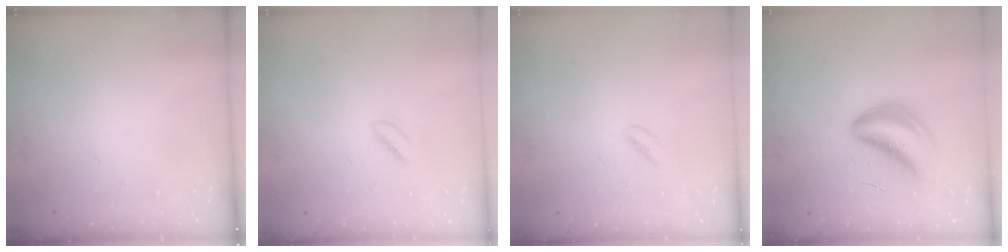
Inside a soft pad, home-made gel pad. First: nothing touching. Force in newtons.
{"total": 1.5, "press": 1.3, "slide": 0.8}
{"total": 2.7, "press": 2.5, "slide": 0.9}
{"total": 6.6, "press": 6.1, "slide": 2.7}